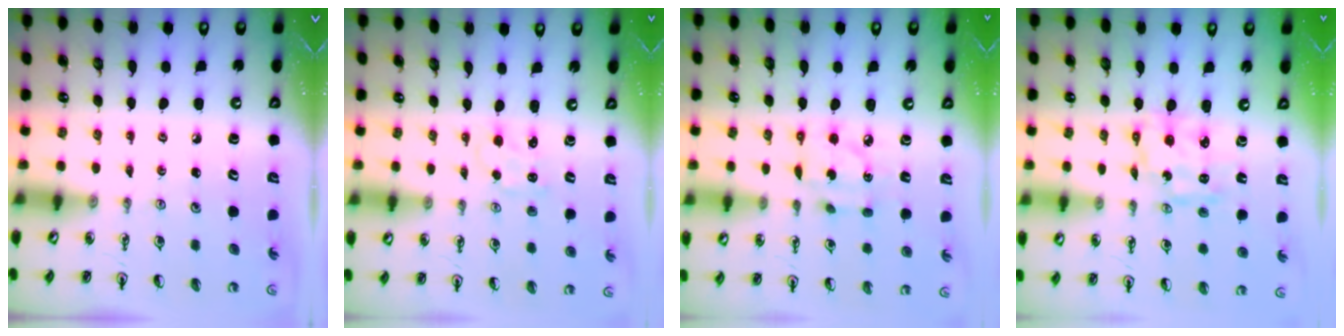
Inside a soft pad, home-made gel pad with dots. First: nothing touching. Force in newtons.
{"total": 1.5, "press": 1.5, "slide": 0.2}
{"total": 7.5, "press": 7.5, "slide": 0.2}
{"total": 5.9, "press": 5.9, "slide": 0.5}